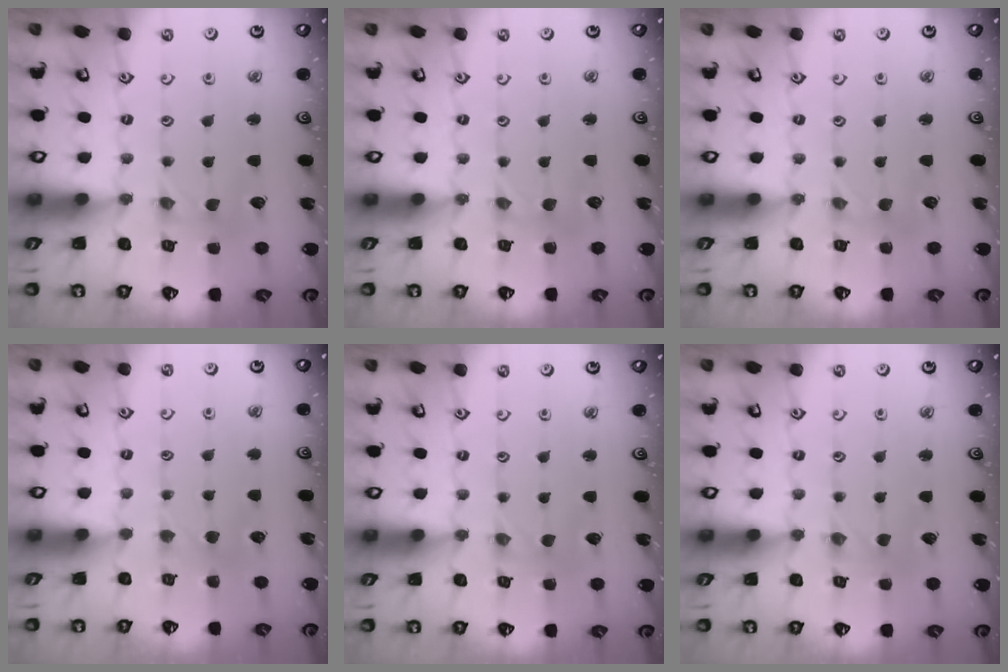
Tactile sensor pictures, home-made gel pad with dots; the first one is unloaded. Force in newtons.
{"total": 2.3, "press": 2.3, "slide": 0.2}
{"total": 2.3, "press": 2.3, "slide": 0.2}
{"total": 3.3, "press": 3.2, "slide": 0.6}
{"total": 0.0}
{"total": 0.0}